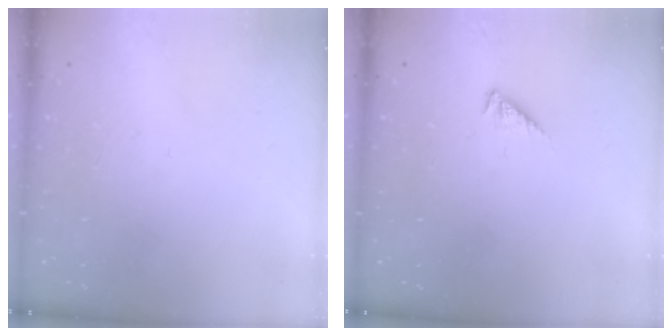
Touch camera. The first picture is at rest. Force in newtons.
{"total": 3.0, "press": 2.9, "slide": 0.6}